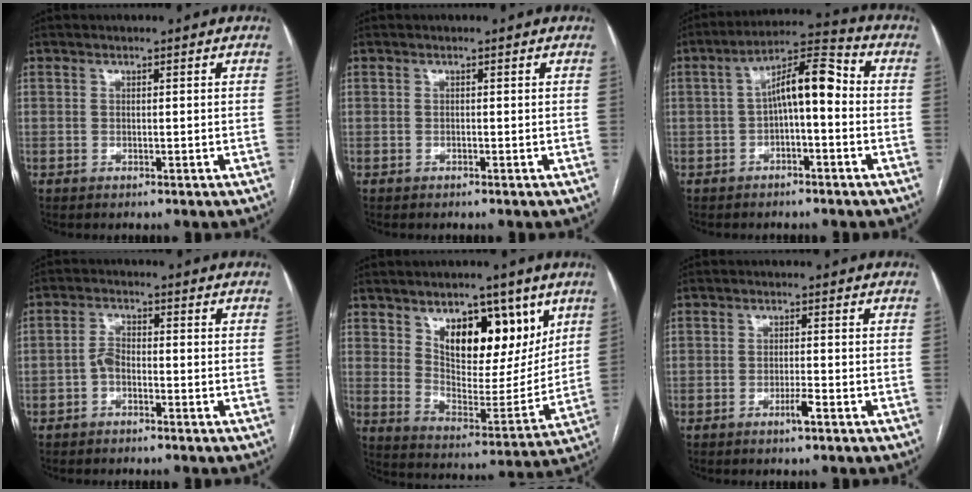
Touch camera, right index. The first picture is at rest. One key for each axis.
{"total": 0.0}
{"total": 8.7, "fx": -0.3, "fy": 2.5, "fz": 8.4, "tx": -0.140, "ty": 0.040, "tz": -0.008}
{"total": 2.6, "fx": -1.1, "fy": 1.2, "fz": 1.9, "tx": -0.036, "ty": 0.007, "tz": -0.024}
{"total": 14.8, "fx": 7.8, "fy": 6.5, "fz": 10.7, "tx": -0.146, "ty": -0.003, "tz": 0.137}
{"total": 2.1, "fx": -1.2, "fy": 0.0, "fz": 1.8, "tx": -0.031, "ty": -0.002, "tz": -0.021}